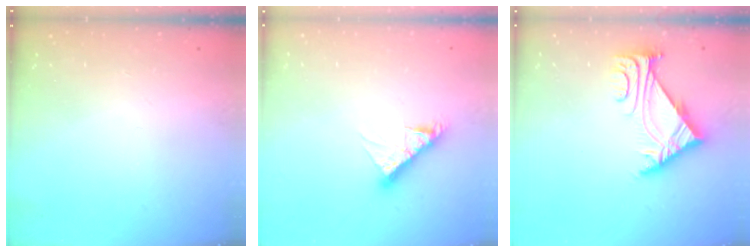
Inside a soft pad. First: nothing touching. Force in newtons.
{"total": 8.3, "press": 8.3, "slide": 0.5}
{"total": 5.4, "press": 5.2, "slide": 1.1}